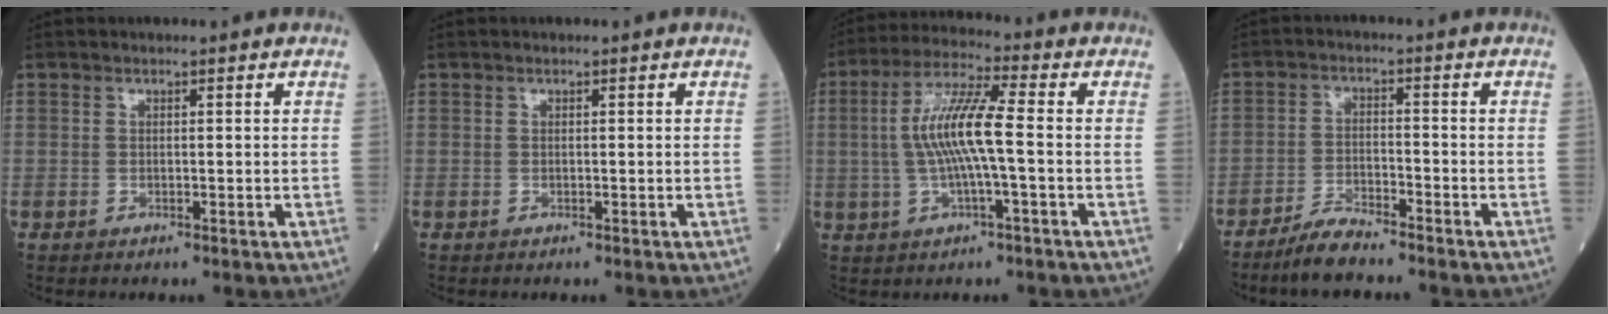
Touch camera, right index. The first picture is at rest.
{"total": 0.0}
{"total": 9.5, "force": [-0.3, 0.7, 9.5], "torque": [-0.189, 0.012, -0.012]}
{"total": 5.0, "force": [-4.5, 0.5, 2.2], "torque": [-0.045, -0.012, -0.088]}